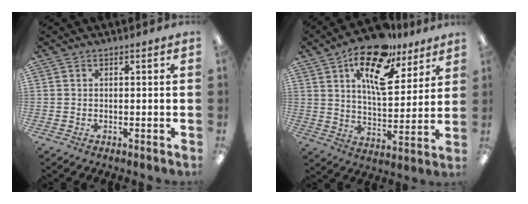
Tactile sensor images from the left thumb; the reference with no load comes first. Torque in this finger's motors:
{"motor_torque": [0.37, 0.74, 1.46, -1.30, 0.15]}